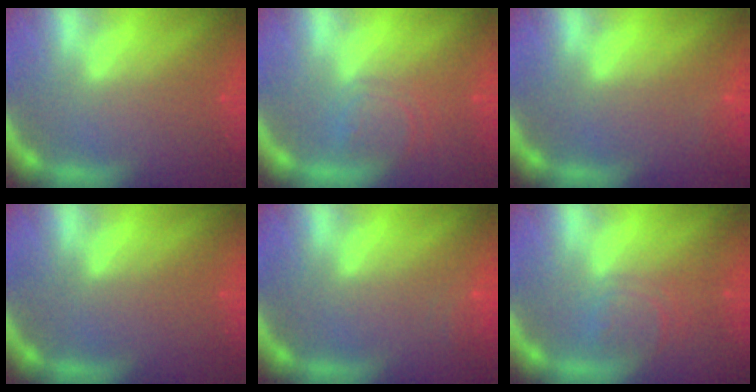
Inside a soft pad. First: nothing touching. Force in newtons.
{"total": 3.5}
{"total": 0.9}
{"total": 0.0}
{"total": 1.9}
{"total": 3.0}